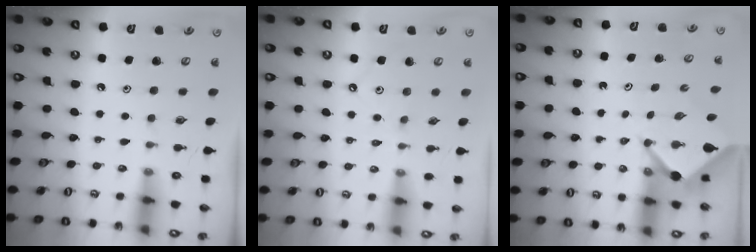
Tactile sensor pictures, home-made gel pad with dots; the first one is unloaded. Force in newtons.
{"total": 2.1, "press": 2.1, "slide": 0.4}
{"total": 3.4, "press": 3.4, "slide": 0.2}